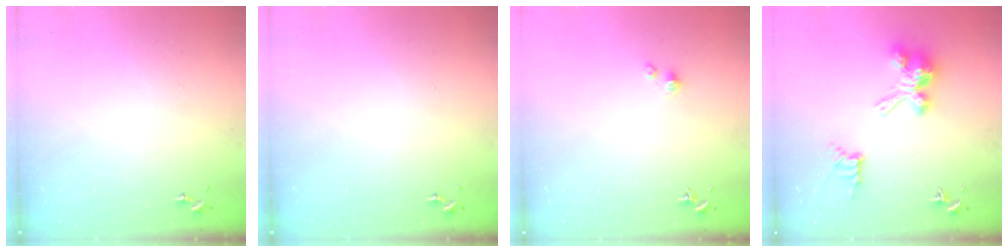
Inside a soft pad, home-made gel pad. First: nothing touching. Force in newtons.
{"total": 0.0}
{"total": 2.1, "press": 2.1, "slide": 0.2}
{"total": 13.9, "press": 13.9, "slide": 0.3}